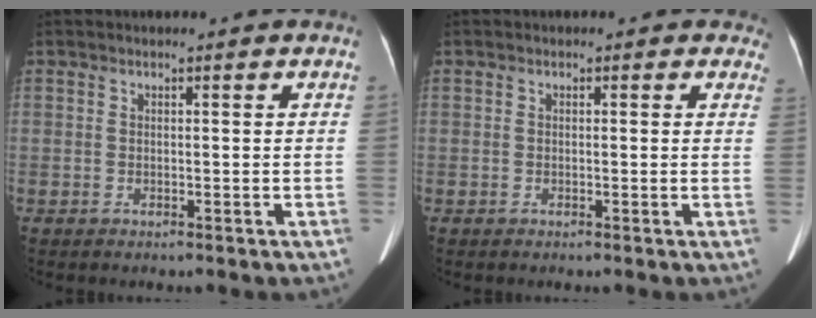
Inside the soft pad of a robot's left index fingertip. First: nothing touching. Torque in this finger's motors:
{"motor_torque": [0.19, -0.19, 0.03, -0.01]}